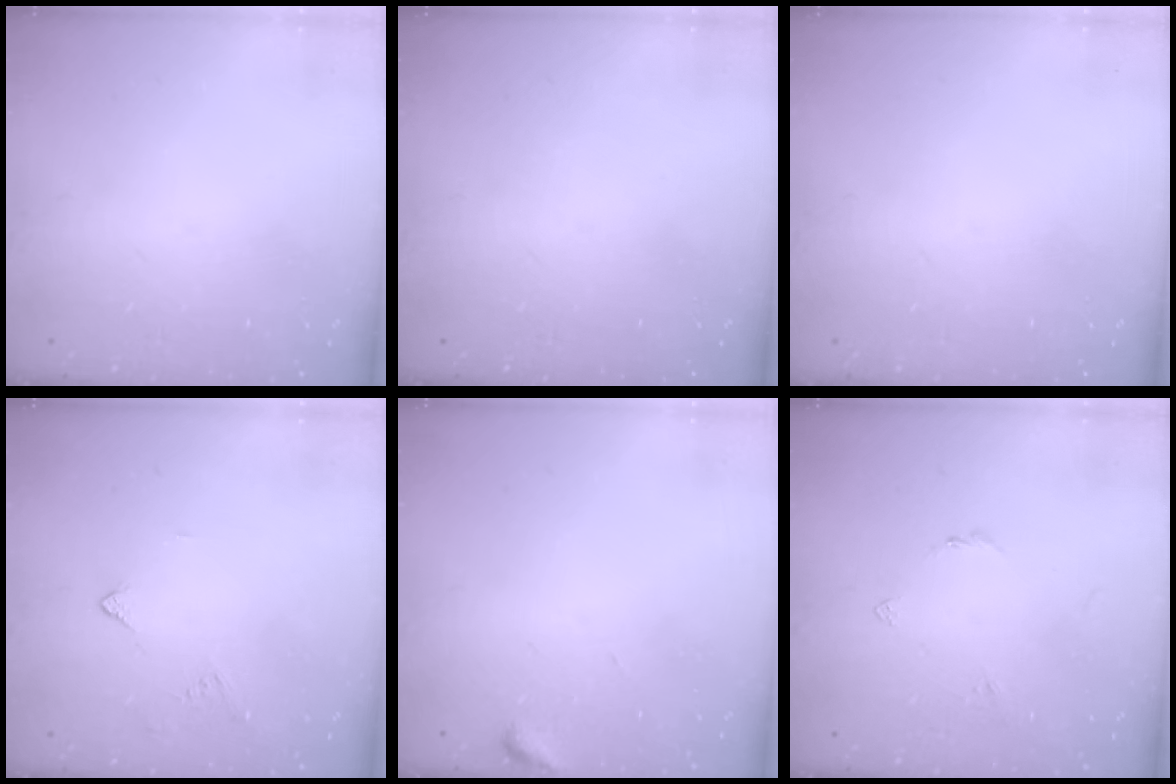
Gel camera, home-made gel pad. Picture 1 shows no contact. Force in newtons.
{"total": 0.0}
{"total": 0.0}
{"total": 3.9, "press": 3.8, "slide": 0.7}
{"total": 2.6, "press": 2.6, "slide": 0.3}
{"total": 2.8, "press": 2.7, "slide": 0.6}